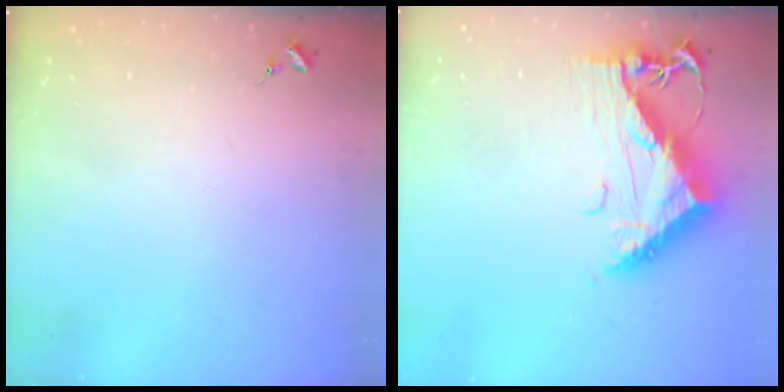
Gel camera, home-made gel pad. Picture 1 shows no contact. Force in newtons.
{"total": 14.0, "press": 14.0, "slide": 1.3}